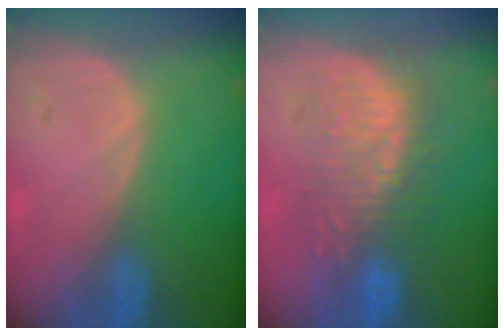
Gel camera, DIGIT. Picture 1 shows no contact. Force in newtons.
{"total": 8.7, "press": 8.6, "slide": 0.9}